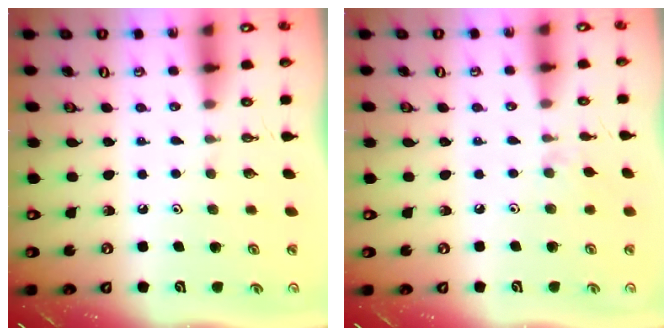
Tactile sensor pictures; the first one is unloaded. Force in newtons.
{"total": 3.2, "press": 3.2, "slide": 0.4}